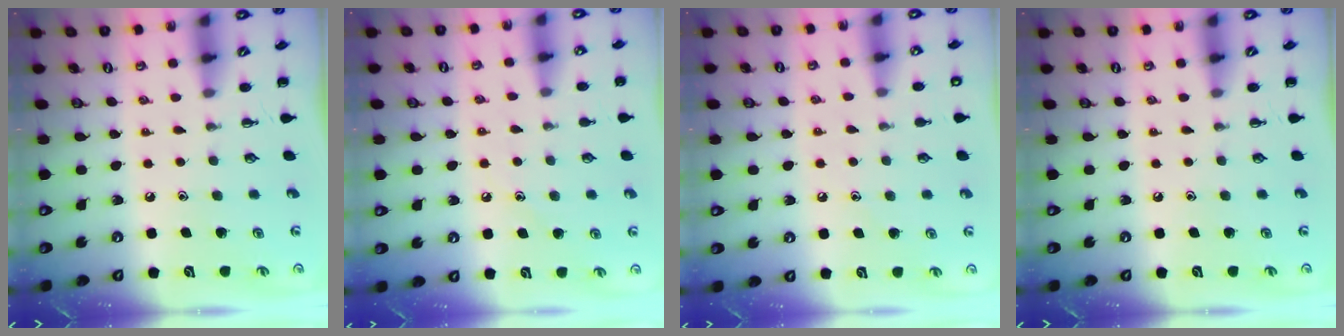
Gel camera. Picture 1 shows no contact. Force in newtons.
{"total": 7.6, "press": 7.4, "slide": 1.9}
{"total": 7.0, "press": 6.7, "slide": 1.9}
{"total": 0.0}